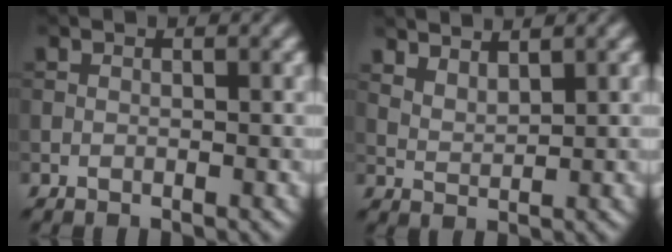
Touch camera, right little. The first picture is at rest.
{"total": 2.7, "force": [2.4, 0.6, 1.1], "torque": [-0.022, -0.003, 0.048]}